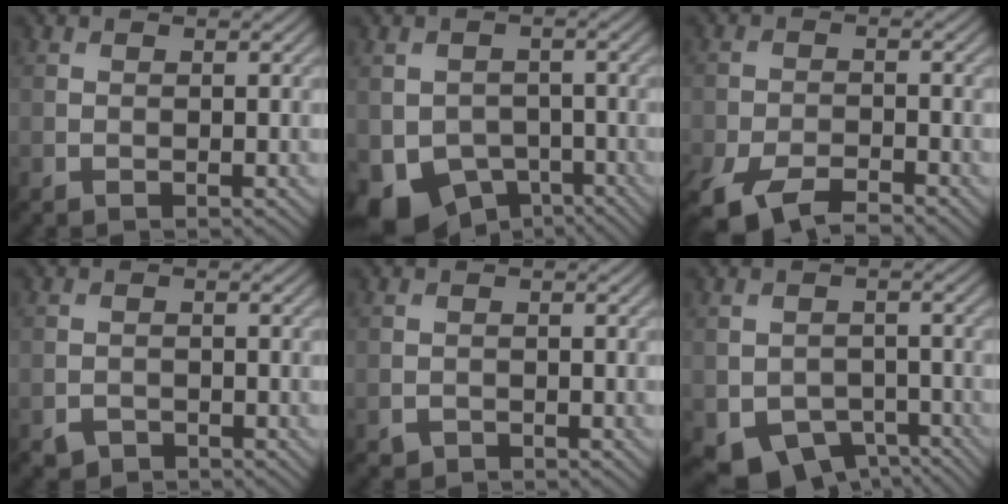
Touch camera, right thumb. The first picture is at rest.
{"total": 8.0, "force": [-4.2, 5.7, 3.7], "torque": [-0.082, -0.031, -0.071]}
{"total": 7.7, "force": [-5.7, 2.7, 4.4], "torque": [-0.085, -0.017, -0.108]}
{"total": 1.4, "force": [-1.1, 0.8, 0.3], "torque": [-0.005, -0.003, -0.022]}
{"total": 0.8, "force": [-0.6, 0.5, 0.1], "torque": [-0.003, -0.004, -0.012]}
{"total": 6.5, "force": [-3.7, 4.4, 3.0], "torque": [-0.059, -0.027, -0.051]}